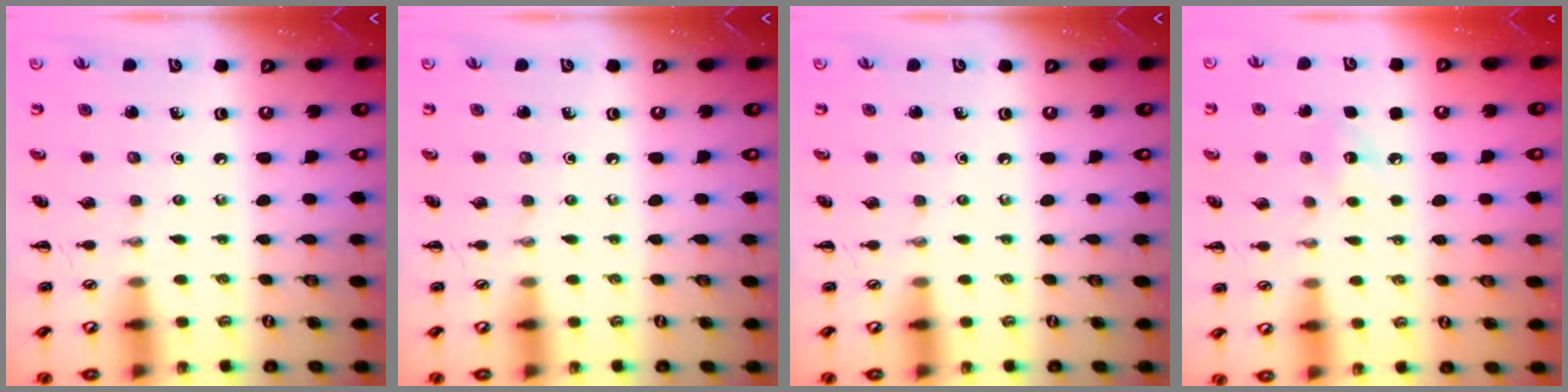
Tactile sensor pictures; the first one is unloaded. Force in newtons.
{"total": 0.0}
{"total": 0.0}
{"total": 6.9, "press": 6.7, "slide": 1.9}